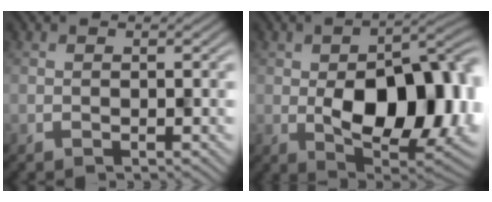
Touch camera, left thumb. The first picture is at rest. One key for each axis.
{"total": 16.2, "fx": -1.1, "fy": 9.3, "fz": 13.3, "tx": -0.180, "ty": -0.013, "tz": -0.004}